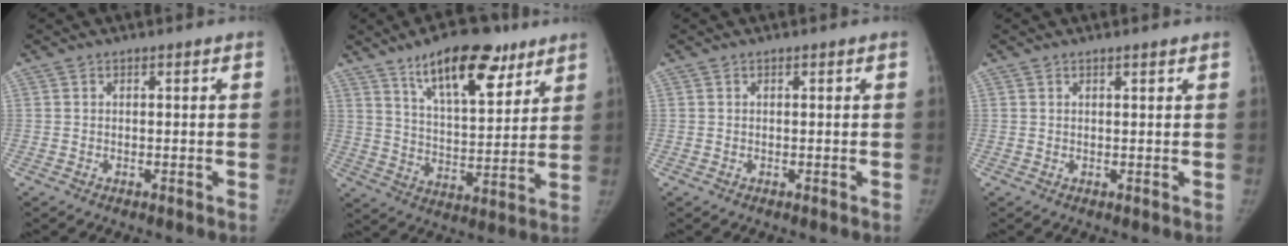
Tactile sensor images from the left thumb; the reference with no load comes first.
{"total": 17.0, "force": [10.6, 6.6, 11.6], "torque": [-0.145, -0.048, 0.174]}
{"total": 0.0}
{"total": 1.0, "force": [0.8, 0.1, 0.6], "torque": [-0.007, -0.004, 0.013]}